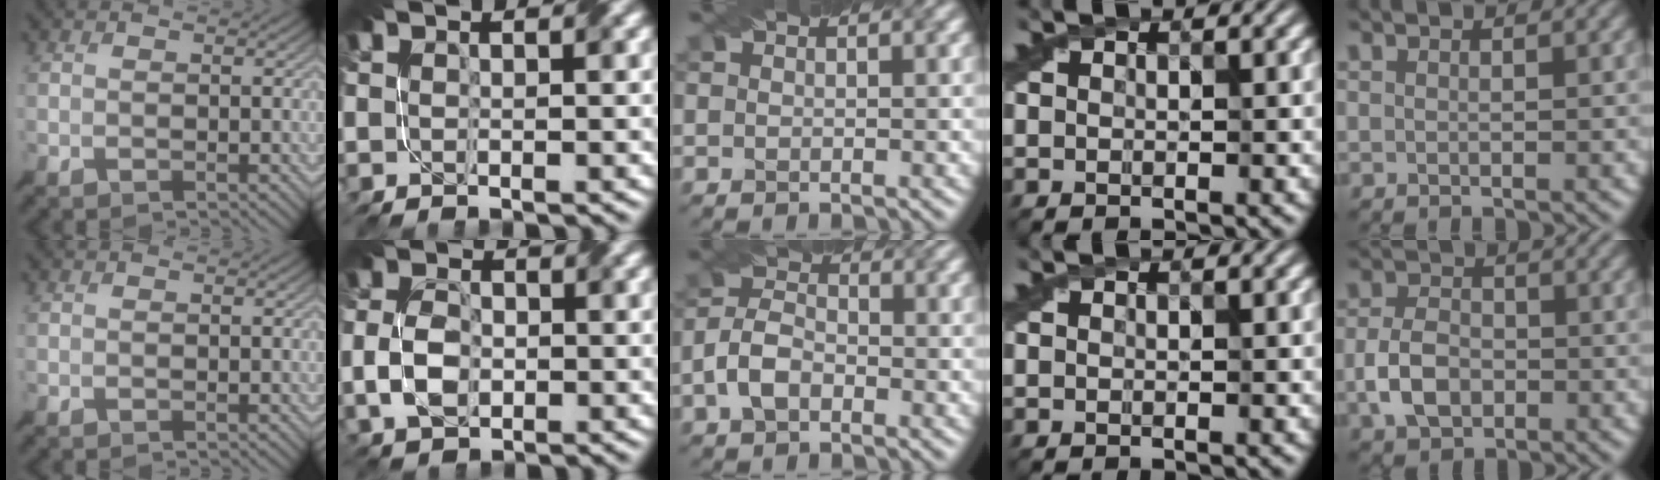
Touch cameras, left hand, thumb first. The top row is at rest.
{"index": {"total": 3.8, "force": [-1.4, 2.3, 2.7], "torque": [-0.060, -0.004, -0.032]}, "middle": {"total": 3.4, "force": [-1.7, 1.9, 2.2], "torque": [-0.052, 0.008, -0.037]}, "little": {"total": 4.0, "force": [-1.1, 2.8, 2.6], "torque": [-0.056, -0.001, -0.027]}}